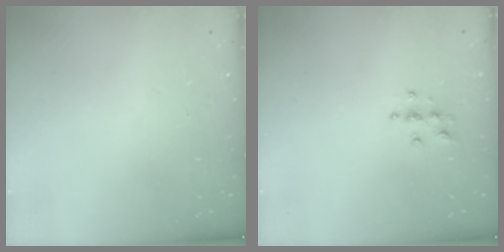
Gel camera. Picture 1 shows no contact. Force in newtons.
{"total": 3.7, "press": 3.7, "slide": 0.4}